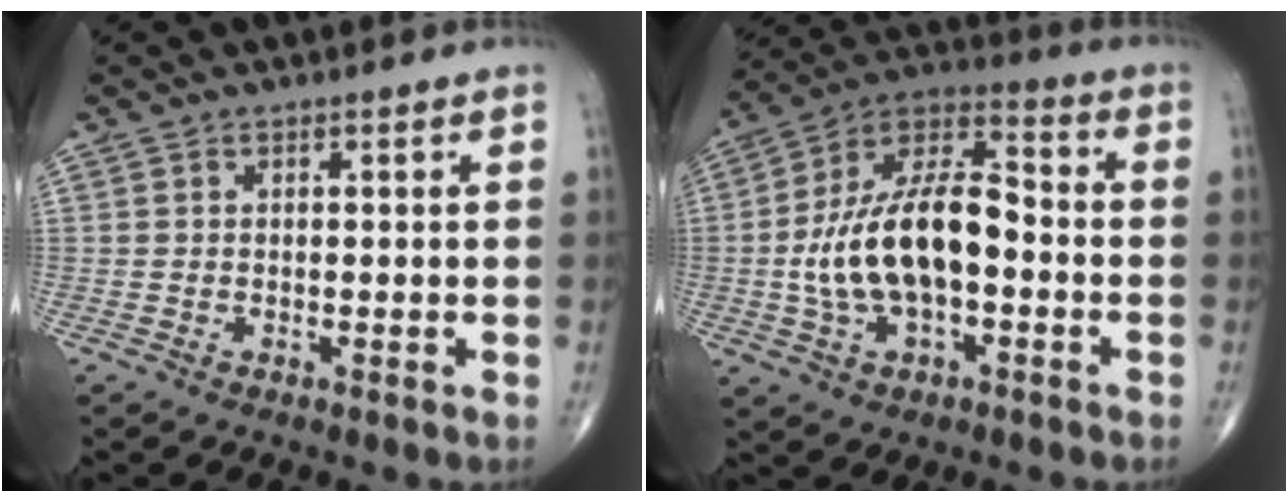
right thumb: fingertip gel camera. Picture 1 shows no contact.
{"total": 18.4, "force": [-2.3, 9.5, 15.6], "torque": [-0.285, 0.041, -0.045]}